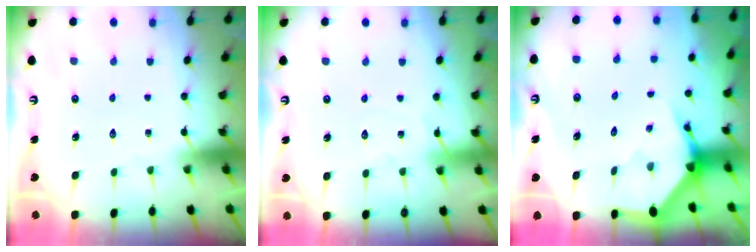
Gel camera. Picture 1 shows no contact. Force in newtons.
{"total": 5.2, "press": 5.2, "slide": 0.7}
{"total": 3.4, "press": 3.4, "slide": 0.1}